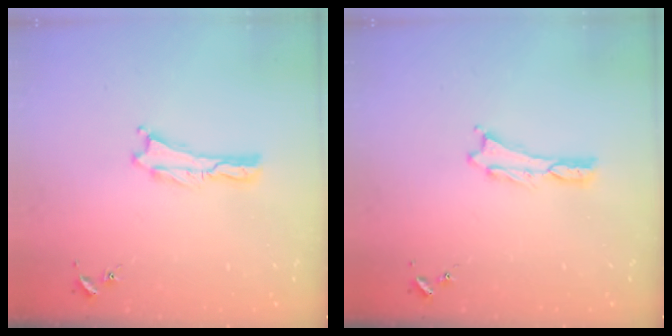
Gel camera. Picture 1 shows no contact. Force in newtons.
{"total": 0.0}